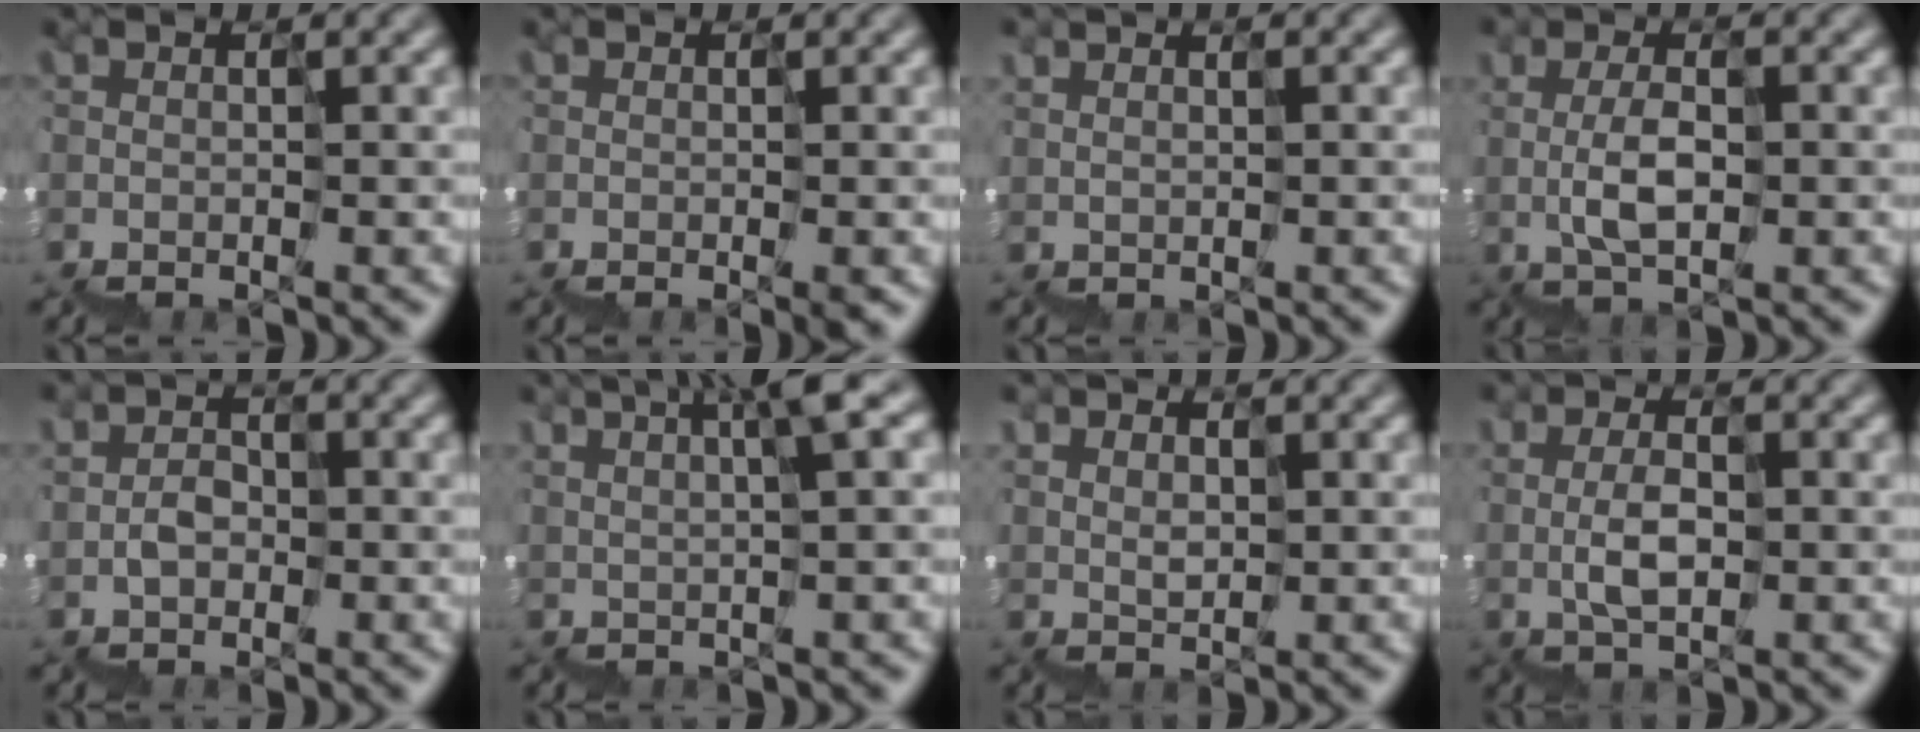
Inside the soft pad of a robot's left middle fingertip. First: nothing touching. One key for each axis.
{"total": 1.8, "fx": -0.7, "fy": 0.6, "fz": 1.5, "tx": -0.024, "ty": -0.005, "tz": -0.009}
{"total": 0.7, "fx": 0.6, "fy": -0.1, "fz": -0.5, "tx": 0.019, "ty": -0.003, "tz": 0.017}
{"total": 1.5, "fx": 0.9, "fy": 0.5, "fz": 1.0, "tx": -0.019, "ty": 0.015, "tz": 0.020}
{"total": 1.1, "fx": 0.4, "fy": 0.9, "fz": -0.3, "tx": 0.010, "ty": 0.013, "tz": 0.009}
{"total": 5.0, "fx": 2.7, "fy": 0.7, "fz": 4.2, "tx": -0.019, "ty": 0.018, "tz": 0.046}
{"total": 2.1, "fx": 2.0, "fy": 0.4, "fz": -0.4, "tx": 0.016, "ty": 0.010, "tz": 0.044}
{"total": 1.4, "fx": 1.1, "fy": 0.3, "fz": 0.7, "tx": -0.009, "ty": 0.014, "tz": 0.025}